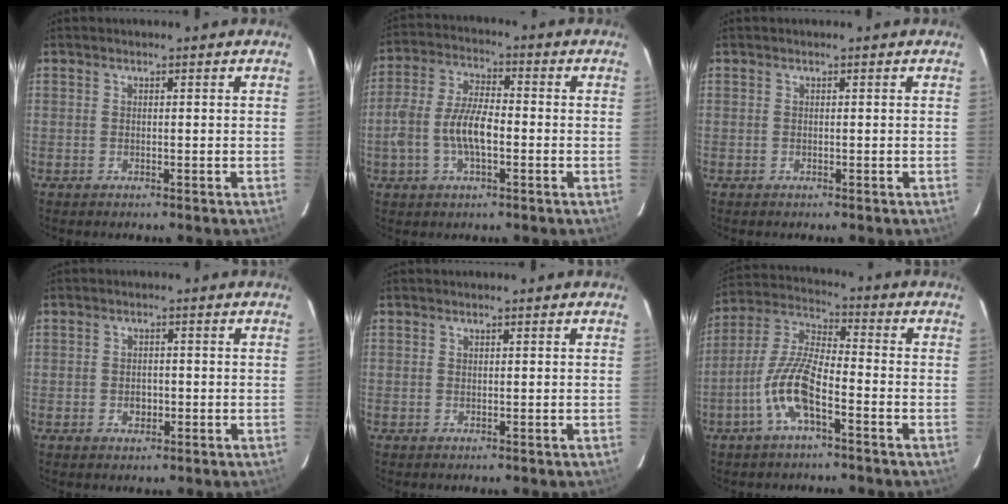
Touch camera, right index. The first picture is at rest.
{"total": 9.2, "force": [-2.2, 4.0, 8.0], "torque": [-0.165, 0.008, -0.040]}
{"total": 0.0}
{"total": 2.5, "force": [-0.6, 2.1, 1.2], "torque": [-0.022, 0.005, -0.006]}
{"total": 0.0}
{"total": 10.7, "force": [-4.9, 2.9, 9.0], "torque": [-0.199, 0.004, -0.099]}